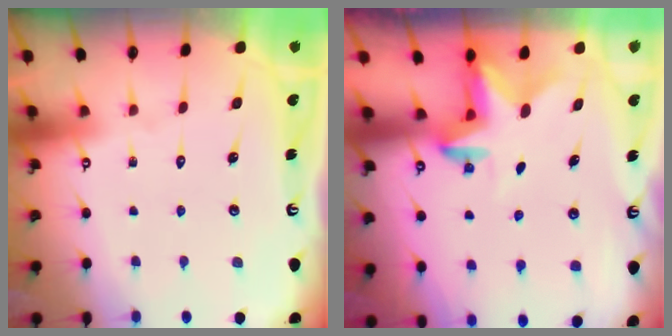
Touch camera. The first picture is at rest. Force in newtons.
{"total": 2.8, "press": 2.8, "slide": 0.5}